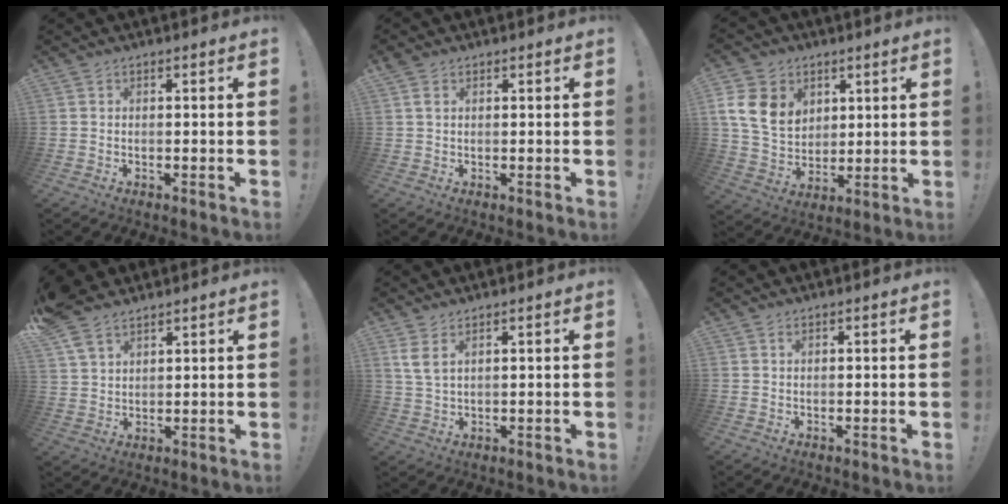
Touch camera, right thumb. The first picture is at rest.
{"total": 1.5, "force": [0.8, 1.0, 0.8], "torque": [-0.009, 0.000, 0.014]}
{"total": 15.0, "force": [6.0, 11.6, 7.4], "torque": [-0.134, -0.031, 0.121]}
{"total": 8.3, "force": [6.3, 4.1, 3.5], "torque": [-0.066, -0.027, 0.125]}
{"total": 4.4, "force": [2.3, 1.5, 3.4], "torque": [-0.069, -0.004, 0.045]}
{"total": 0.0}